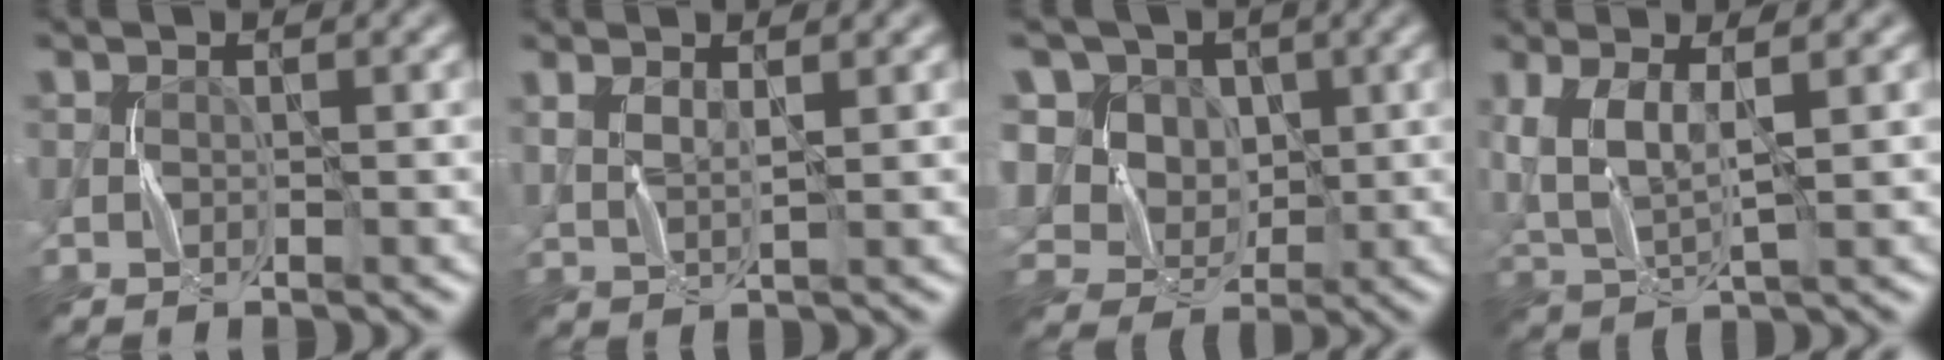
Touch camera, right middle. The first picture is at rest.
{"total": 1.9, "force": [1.0, 0.4, 1.5], "torque": [-0.031, -0.004, 0.021]}
{"total": 10.0, "force": [3.9, 8.2, 4.3], "torque": [-0.097, 0.010, 0.063]}
{"total": 5.4, "force": [1.9, 1.7, 4.7], "torque": [-0.116, -0.001, 0.042]}